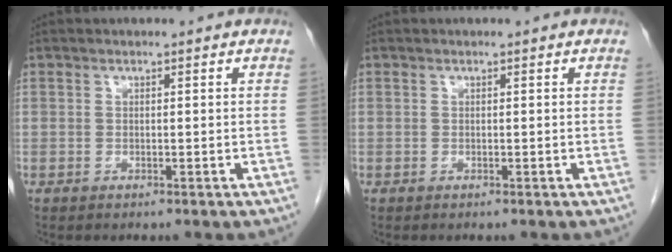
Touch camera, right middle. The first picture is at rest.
{"total": 0.0}